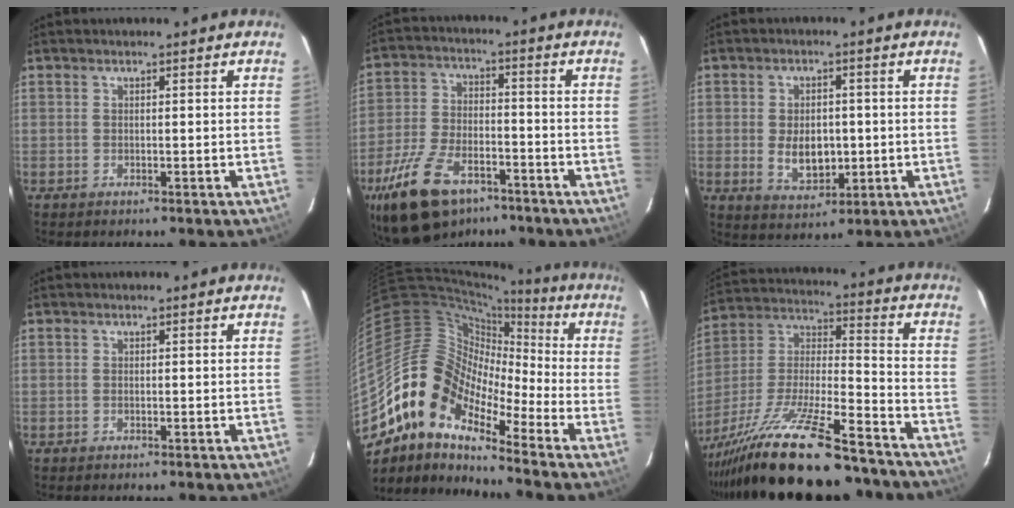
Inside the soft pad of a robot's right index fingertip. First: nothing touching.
{"total": 17.7, "force": [-11.6, 9.0, 9.9], "torque": [-0.218, -0.019, -0.198]}
{"total": 7.6, "force": [-0.8, 4.9, 5.7], "torque": [-0.109, -0.008, -0.002]}
{"total": 0.0}
{"total": 14.0, "force": [-9.0, 6.7, 8.4], "torque": [-0.130, 0.002, -0.189]}
{"total": 28.9, "force": [-22.8, 5.5, 16.9], "torque": [-0.314, -0.044, -0.360]}